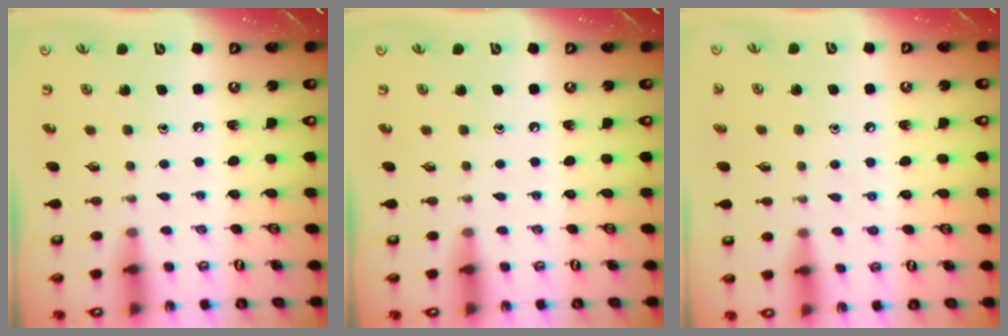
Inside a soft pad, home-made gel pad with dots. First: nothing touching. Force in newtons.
{"total": 0.0}
{"total": 6.2, "press": 6.1, "slide": 0.6}